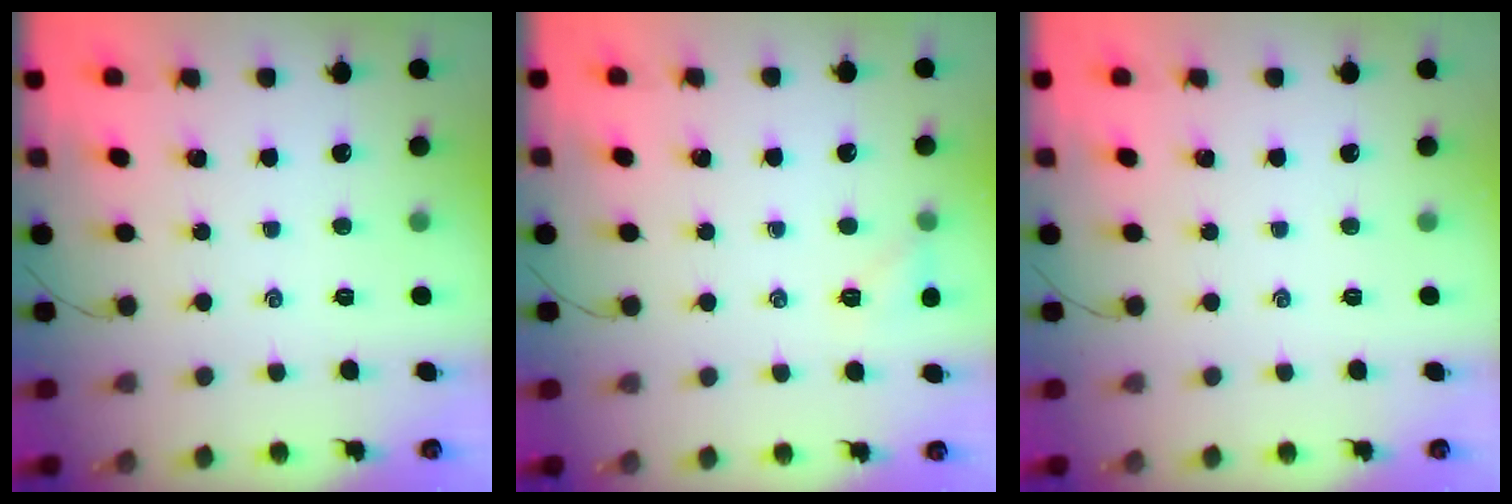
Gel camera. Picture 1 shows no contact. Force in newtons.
{"total": 5.9, "press": 5.6, "slide": 1.7}
{"total": 0.0}